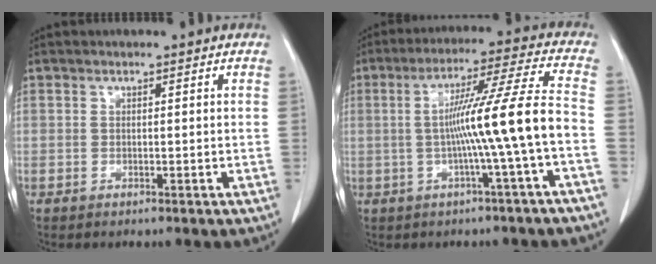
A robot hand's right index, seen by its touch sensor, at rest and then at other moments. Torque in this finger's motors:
{"motor_torque": [1.60, -0.36, 0.85, 0.21]}